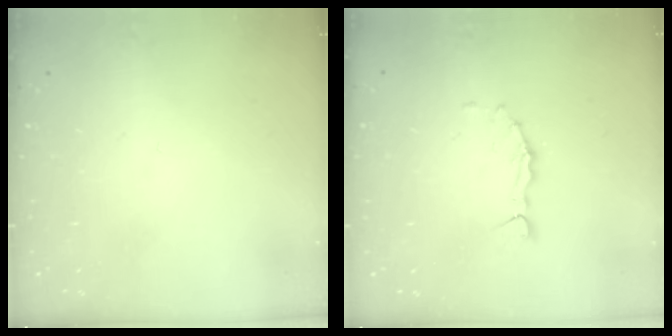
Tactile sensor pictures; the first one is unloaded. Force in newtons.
{"total": 1.6, "press": 1.5, "slide": 0.3}